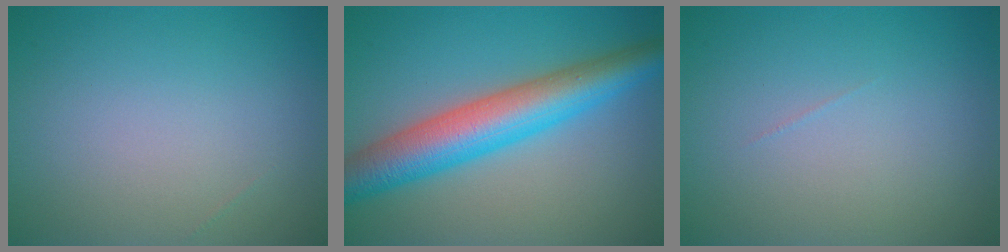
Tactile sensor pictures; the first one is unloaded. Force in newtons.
{"total": 8.0, "press": 8.0, "slide": 0.2}
{"total": 0.0}